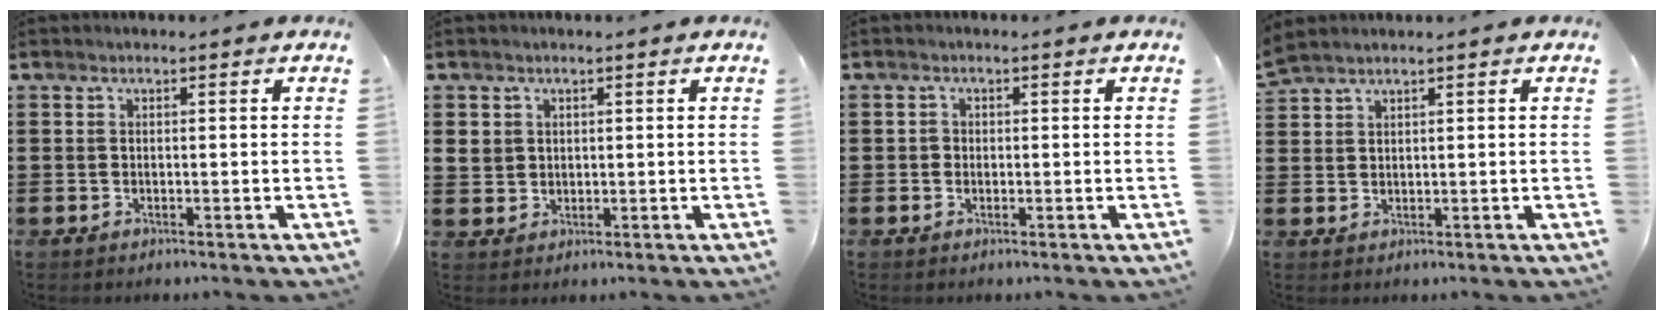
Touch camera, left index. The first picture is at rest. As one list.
[{"total": 2.2, "force": [1.0, 2.0, 0.4], "torque": [-0.018, 0.006, 0.017]}, {"total": 1.0, "force": [0.1, 1.0, 0.4], "torque": [-0.011, 0.006, 0.000]}, {"total": 2.0, "force": [1.8, 0.1, 0.7], "torque": [-0.019, 0.001, 0.036]}]